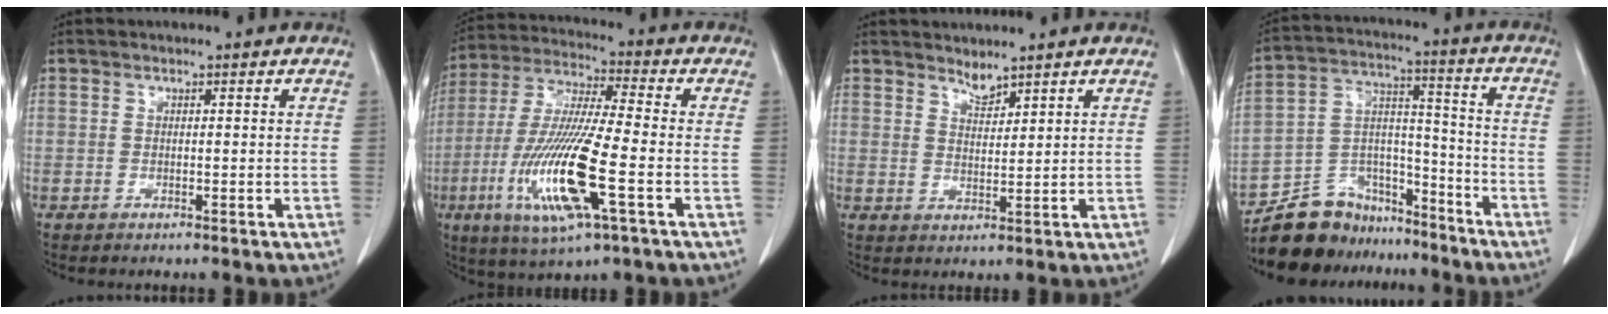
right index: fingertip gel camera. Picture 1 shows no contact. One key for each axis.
{"total": 15.8, "fx": -5.0, "fy": 1.4, "fz": 14.9, "tx": -0.310, "ty": -0.021, "tz": -0.091}
{"total": 2.3, "fx": 2.2, "fy": 0.2, "fz": 0.5, "tx": -0.007, "ty": -0.005, "tz": 0.043}
{"total": 12.9, "fx": -11.2, "fy": 6.2, "fz": 1.3, "tx": -0.017, "ty": 0.066, "tz": -0.195}